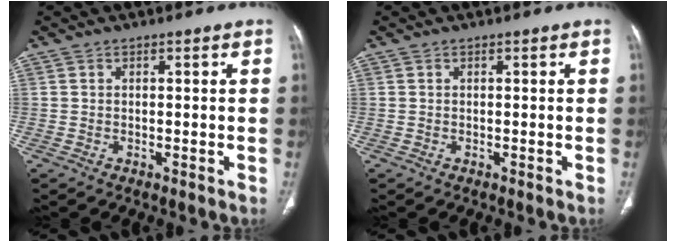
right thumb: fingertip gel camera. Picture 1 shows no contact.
{"total": 0.0}